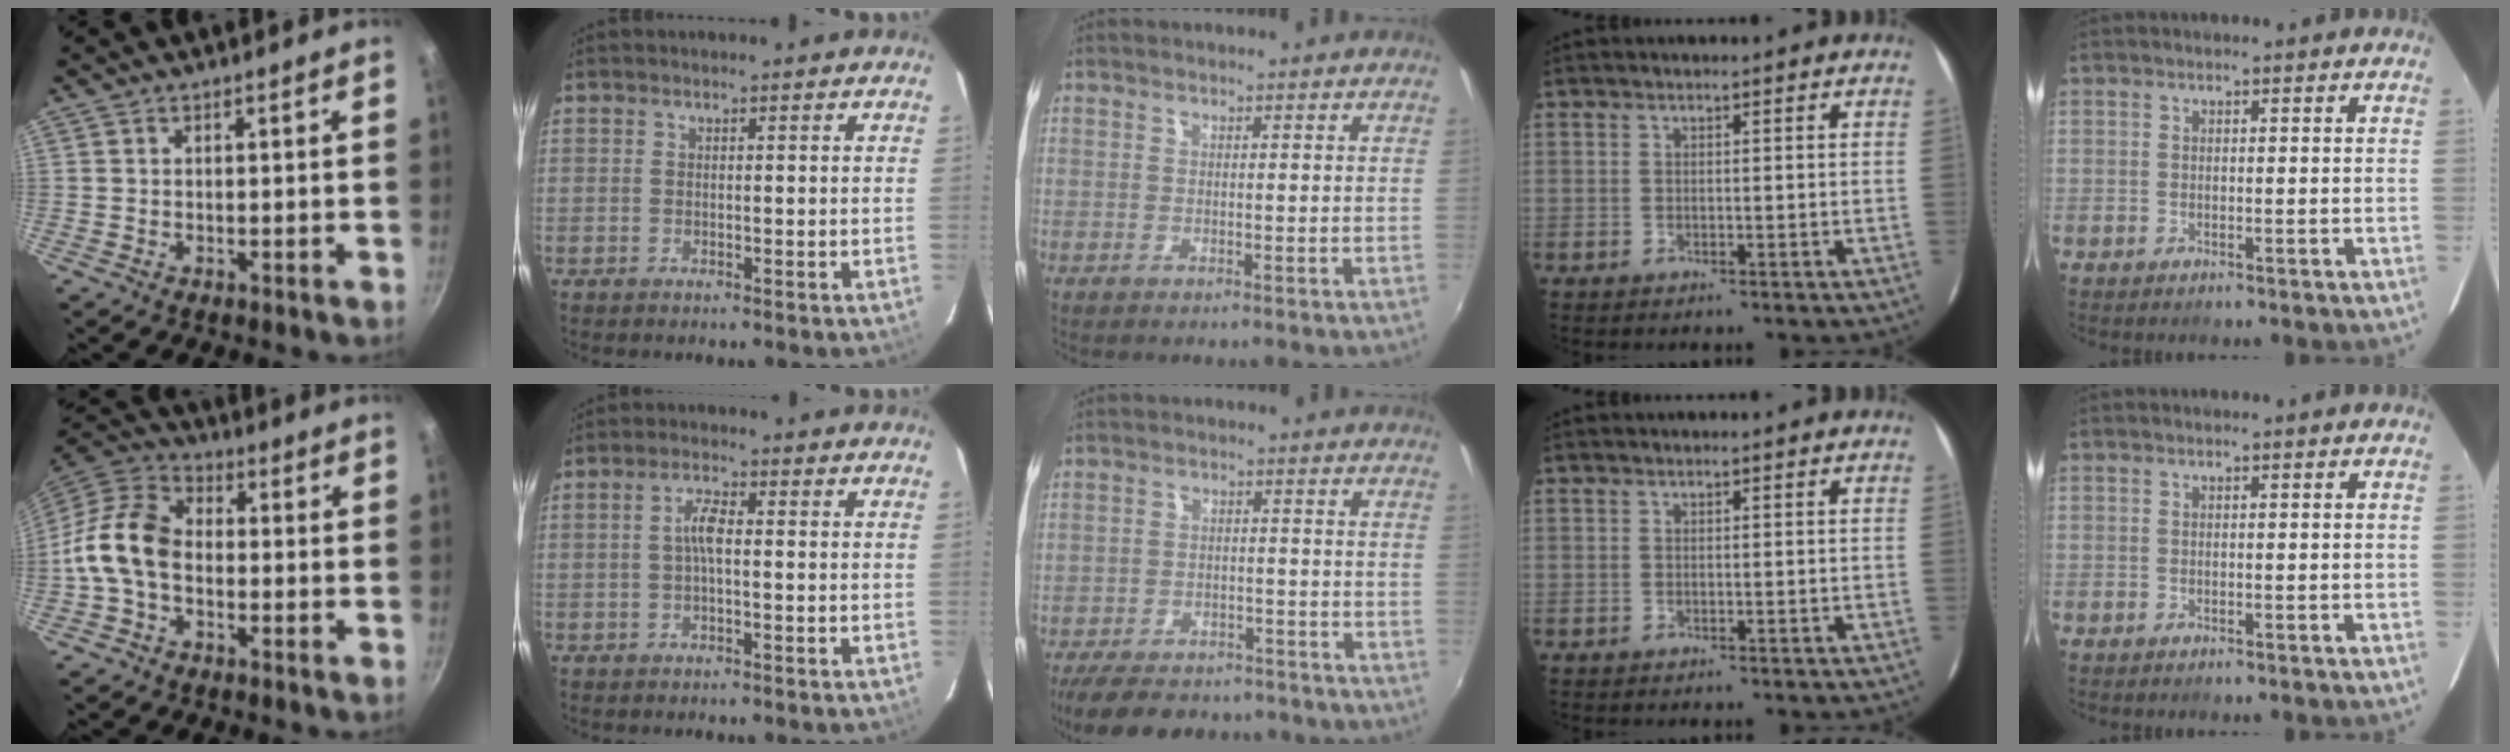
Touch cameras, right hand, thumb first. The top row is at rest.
{"thumb": {"total": 11.8, "force": [-2.0, 8.1, 8.4], "torque": [-0.147, 0.038, -0.062]}, "index": {"total": 3.2, "force": [-0.2, 0.9, 3.1], "torque": [-0.062, 0.009, -0.003]}, "middle": {"total": 14.3, "force": [-11.5, 6.2, 5.8], "torque": [-0.135, 0.000, -0.162]}}